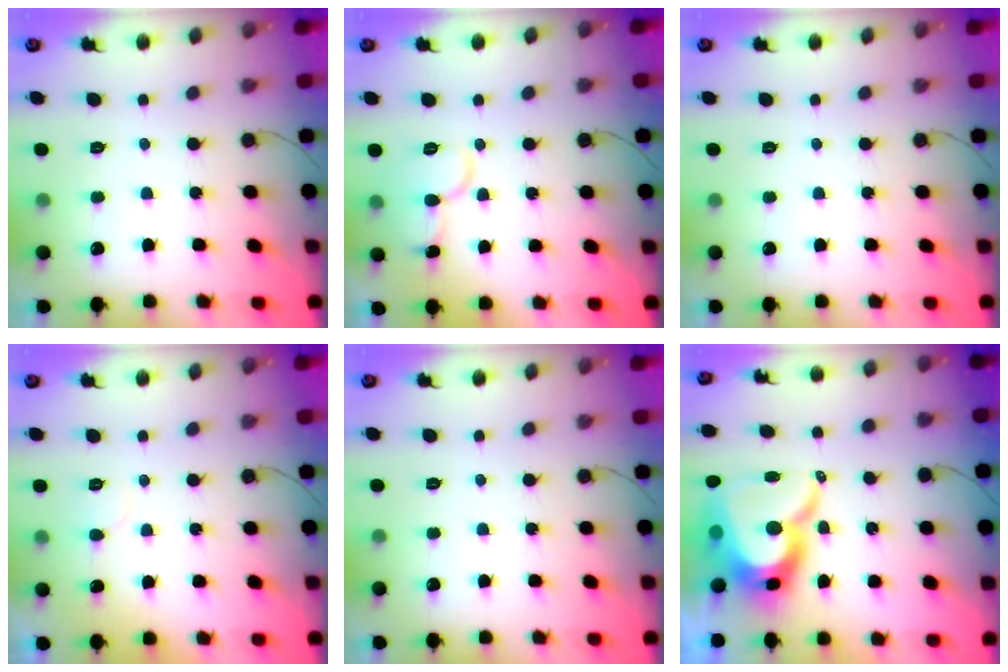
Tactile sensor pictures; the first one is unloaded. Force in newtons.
{"total": 9.4, "press": 9.4, "slide": 1.0}
{"total": 0.0}
{"total": 3.3, "press": 3.3, "slide": 0.3}
{"total": 0.0}
{"total": 17.9, "press": 17.8, "slide": 1.5}